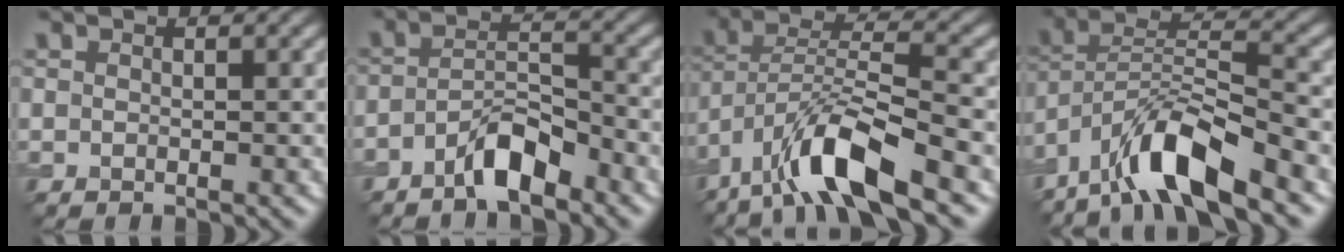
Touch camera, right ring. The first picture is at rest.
{"total": 4.1, "force": [-2.8, 1.1, 2.7], "torque": [-0.050, 0.010, -0.055]}
{"total": 9.3, "force": [-6.1, 2.2, 6.7], "torque": [-0.121, 0.008, -0.116]}
{"total": 8.6, "force": [-6.2, 2.0, 5.7], "torque": [-0.099, 0.008, -0.120]}